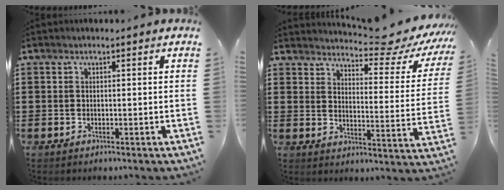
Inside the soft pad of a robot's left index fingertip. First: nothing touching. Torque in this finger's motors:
{"motor_torque": [1.18, -0.96, 0.43, 0.10]}